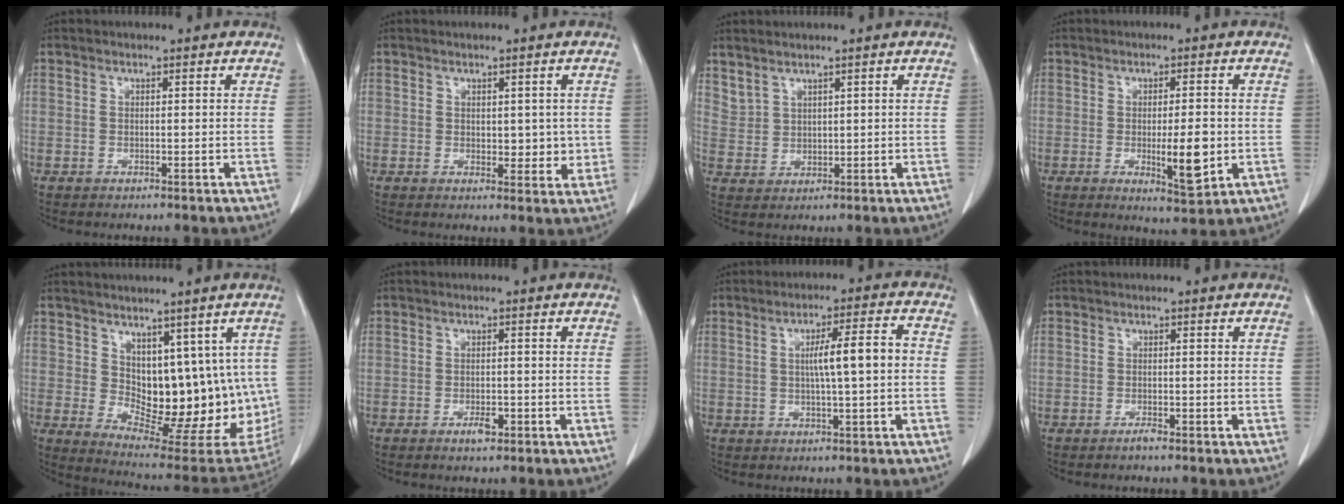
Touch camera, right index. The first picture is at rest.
{"total": 3.6, "force": [0.4, 2.3, 2.7], "torque": [-0.021, -0.006, 0.011]}
{"total": 3.1, "force": [2.7, 1.5, 0.5], "torque": [-0.009, 0.003, 0.065]}
{"total": 6.7, "force": [-1.1, 1.5, 6.4], "torque": [-0.097, -0.011, -0.009]}
{"total": 14.3, "force": [2.4, 7.8, 11.8], "torque": [-0.145, -0.004, 0.062]}
{"total": 2.2, "force": [-1.2, 0.8, 1.6], "torque": [-0.026, 0.002, -0.017]}
{"total": 6.5, "force": [0.0, 0.4, 6.5], "torque": [-0.106, 0.013, 0.000]}
{"total": 1.1, "force": [-0.9, 0.0, 0.6], "torque": [-0.013, 0.000, -0.014]}